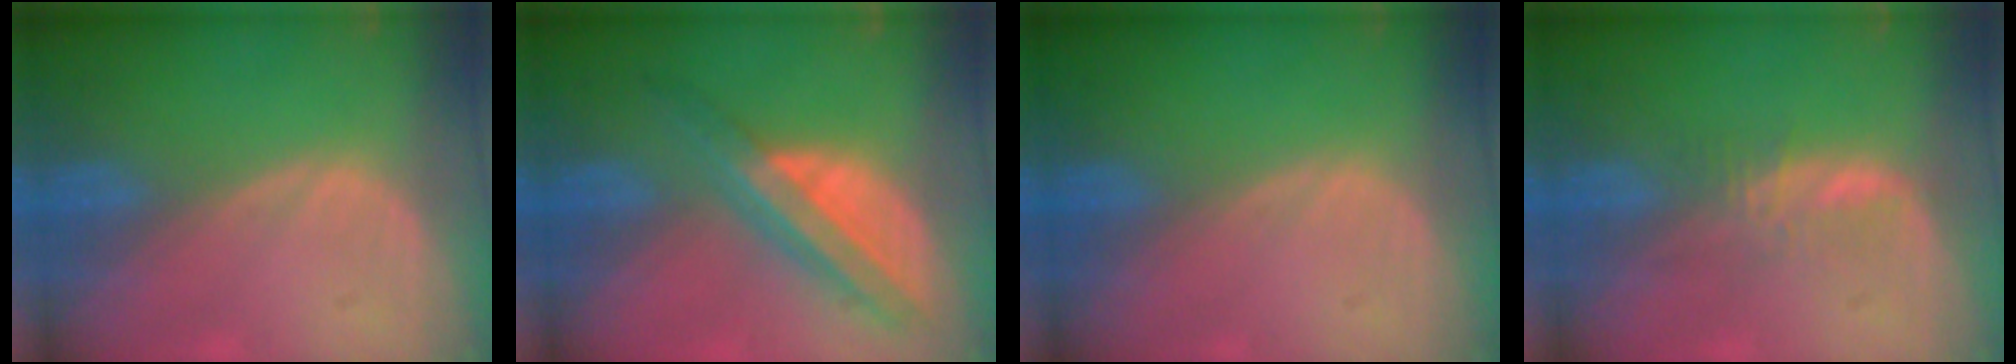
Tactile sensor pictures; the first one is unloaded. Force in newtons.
{"total": 8.1, "press": 6.8, "slide": 4.3}
{"total": 0.0}
{"total": 2.9, "press": 2.9, "slide": 0.2}